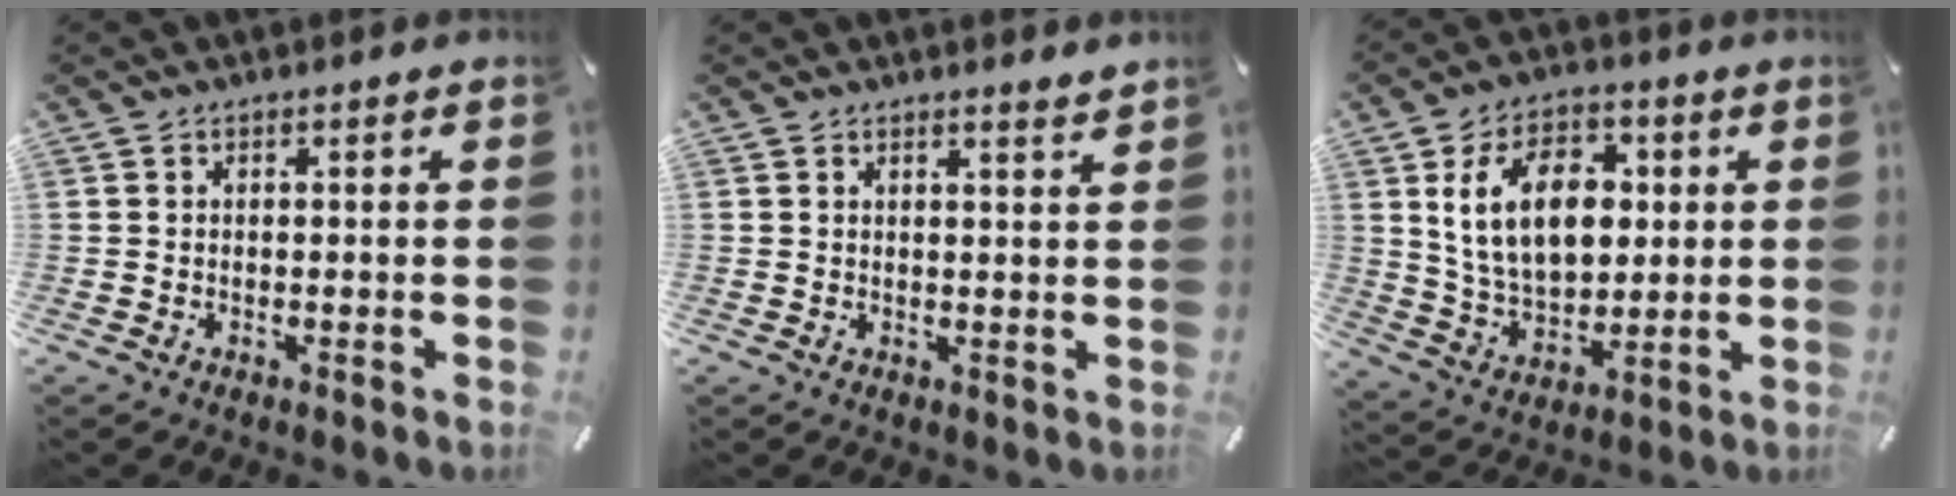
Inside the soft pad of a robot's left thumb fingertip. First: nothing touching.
{"total": 2.0, "force": [1.9, -0.3, 0.5], "torque": [-0.013, -0.012, 0.034]}
{"total": 15.2, "force": [3.1, 10.3, 10.7], "torque": [-0.207, 0.009, 0.051]}